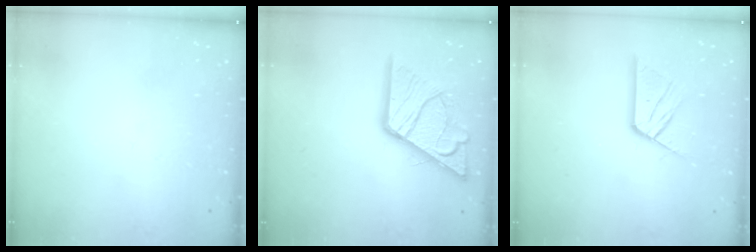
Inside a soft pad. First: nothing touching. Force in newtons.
{"total": 17.6, "press": 17.5, "slide": 1.8}
{"total": 11.9, "press": 11.8, "slide": 1.1}